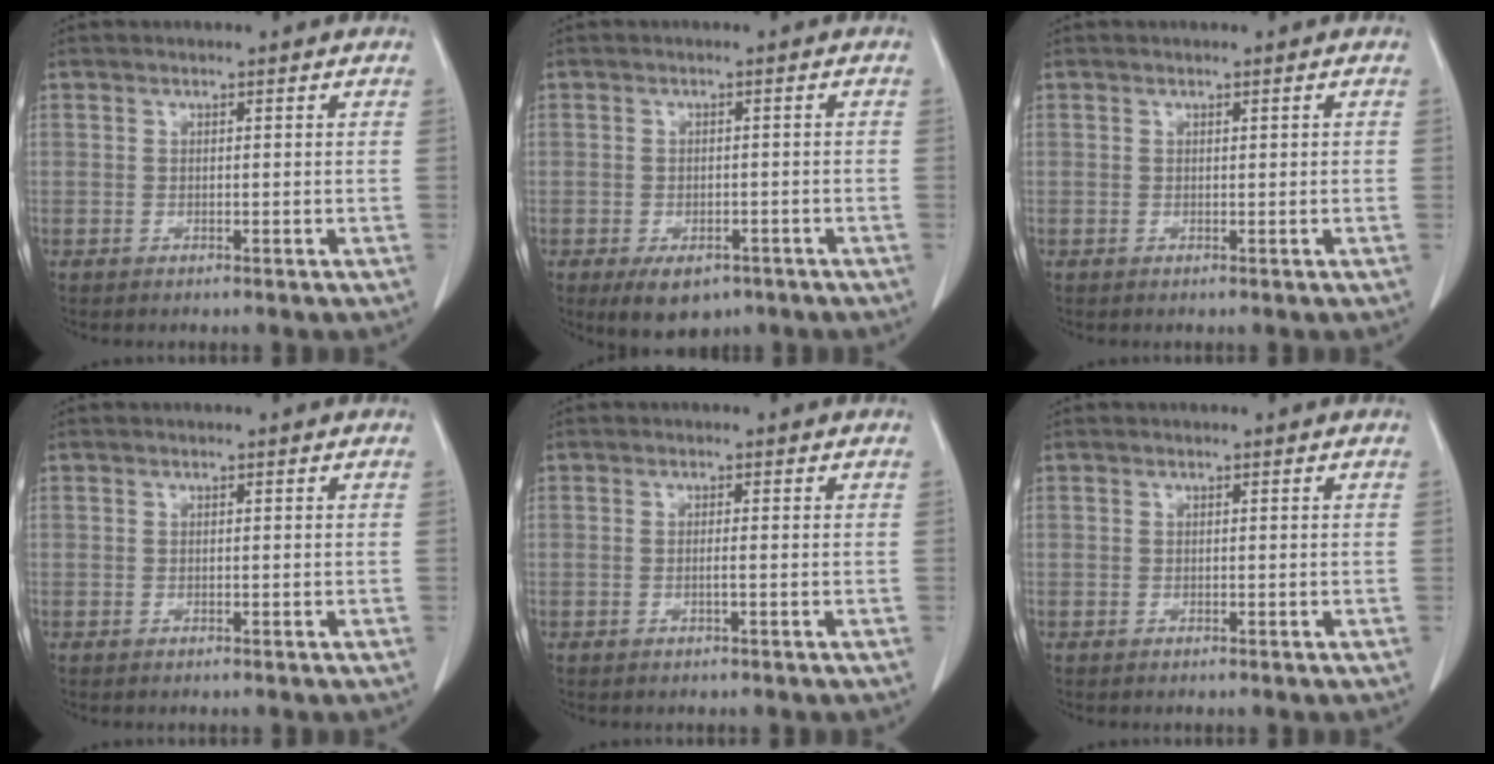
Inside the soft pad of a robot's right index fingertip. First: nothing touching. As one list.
[{"total": 5.8, "force": [-3.7, 3.3, 3.0], "torque": [-0.042, -0.003, -0.047]}, {"total": 0.0}, {"total": 0.0}, {"total": 0.8, "force": [-0.1, -0.1, 0.8], "torque": [-0.011, 0.002, -0.001]}, {"total": 0.0}]